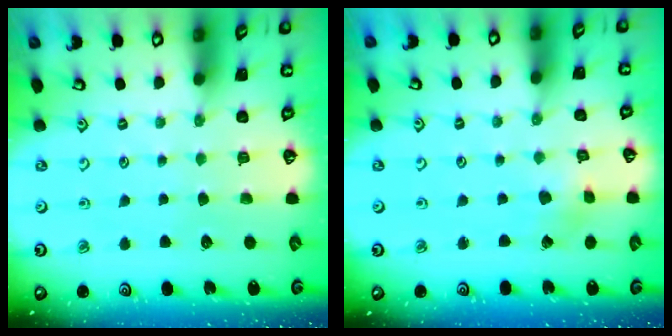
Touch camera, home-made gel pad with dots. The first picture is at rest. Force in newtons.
{"total": 2.1, "press": 2.1, "slide": 0.1}